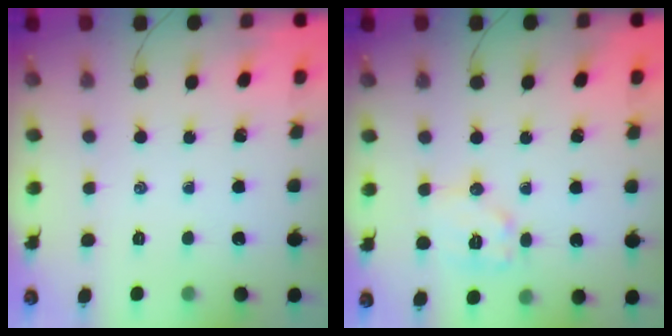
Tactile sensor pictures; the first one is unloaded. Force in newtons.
{"total": 8.7, "press": 8.6, "slide": 0.5}